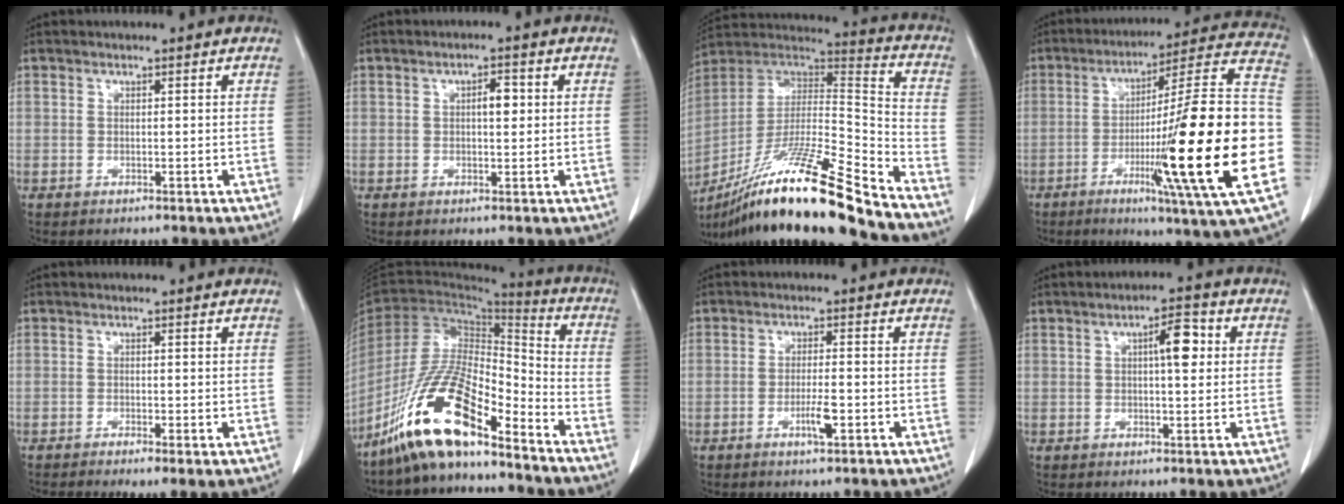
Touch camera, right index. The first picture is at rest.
{"total": 2.7, "force": [0.4, 1.0, 2.5], "torque": [-0.039, 0.003, 0.005]}
{"total": 25.3, "force": [-19.0, 0.4, 16.7], "torque": [-0.295, -0.017, -0.342]}
{"total": 27.0, "force": [-6.1, -0.6, 26.3], "torque": [-0.343, -0.009, -0.109]}
{"total": 2.8, "force": [-1.3, 0.4, 2.4], "torque": [-0.039, -0.010, -0.020]}
{"total": 15.1, "force": [-10.9, 3.6, 9.8], "torque": [-0.190, 0.010, -0.202]}
{"total": 3.3, "force": [-1.3, 0.3, 3.0], "torque": [-0.055, -0.001, -0.021]}
{"total": 5.0, "force": [1.1, 1.2, 4.7], "torque": [-0.075, 0.009, 0.015]}